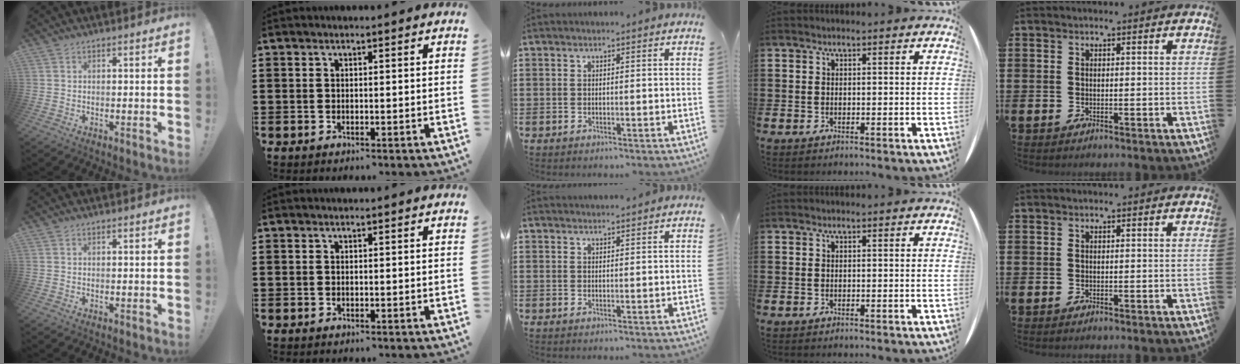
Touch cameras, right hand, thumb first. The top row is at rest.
{"middle": {"total": 1.2, "force": [1.2, 0.0, 0.0], "torque": [-0.002, -0.002, 0.022]}}